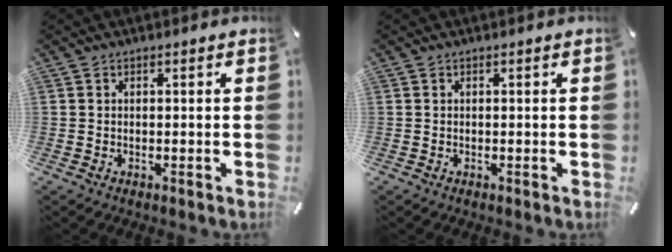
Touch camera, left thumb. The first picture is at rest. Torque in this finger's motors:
{"motor_torque": [0.00, 0.00, 0.00, 0.00, 0.00]}